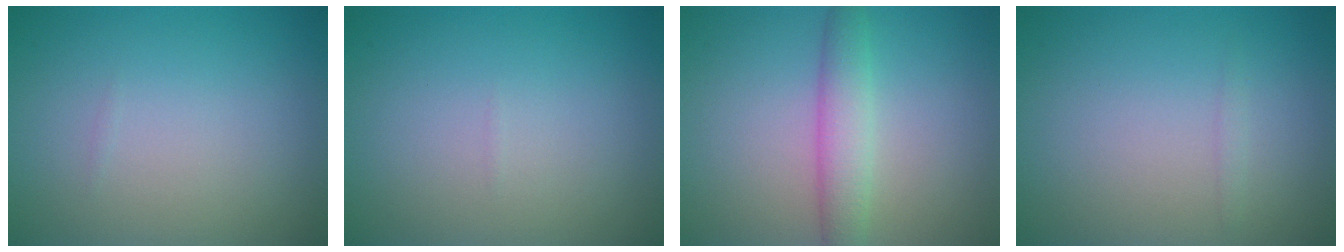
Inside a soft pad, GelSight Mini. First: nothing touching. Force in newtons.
{"total": 0.0}
{"total": 3.2, "press": 3.2, "slide": 0.2}
{"total": 0.5, "press": 0.5, "slide": 0.0}